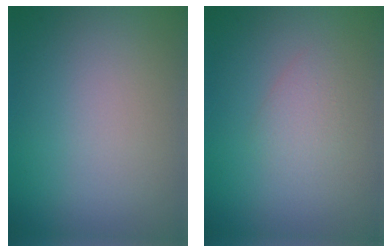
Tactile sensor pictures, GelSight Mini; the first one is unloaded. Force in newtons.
{"total": 1.4, "press": 1.4, "slide": 0.0}